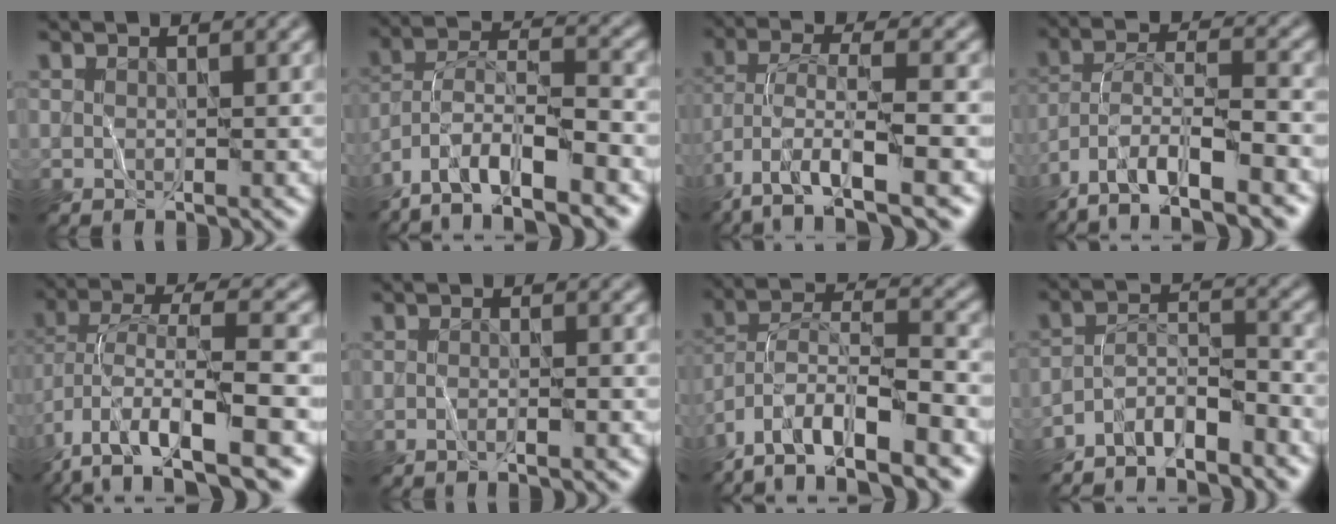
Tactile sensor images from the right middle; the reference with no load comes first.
{"total": 12.7, "force": [-9.3, 4.0, 7.7], "torque": [-0.125, 0.008, -0.148]}
{"total": 9.7, "force": [-5.8, 2.6, 7.4], "torque": [-0.139, 0.000, -0.106]}
{"total": 12.1, "force": [-9.0, 3.5, 7.3], "torque": [-0.126, -0.001, -0.144]}
{"total": 11.0, "force": [-5.0, 3.8, 9.1], "torque": [-0.176, 0.017, -0.078]}
{"total": 1.8, "force": [-0.7, 0.6, 1.6], "torque": [-0.003, 0.005, -0.021]}
{"total": 14.1, "force": [-10.1, 4.9, 8.5], "torque": [-0.142, 0.015, -0.152]}
{"total": 5.2, "force": [-4.5, 1.1, 2.3], "torque": [-0.035, 0.007, -0.083]}